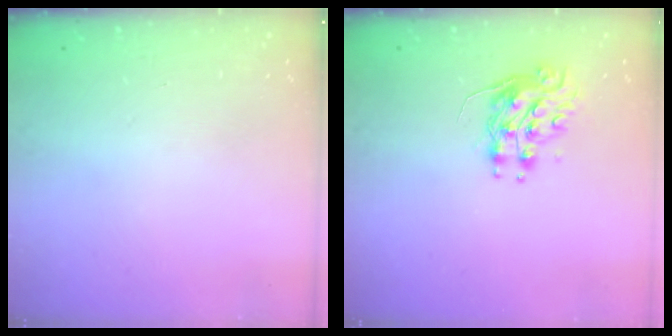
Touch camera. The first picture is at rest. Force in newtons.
{"total": 8.8, "press": 8.7, "slide": 0.4}